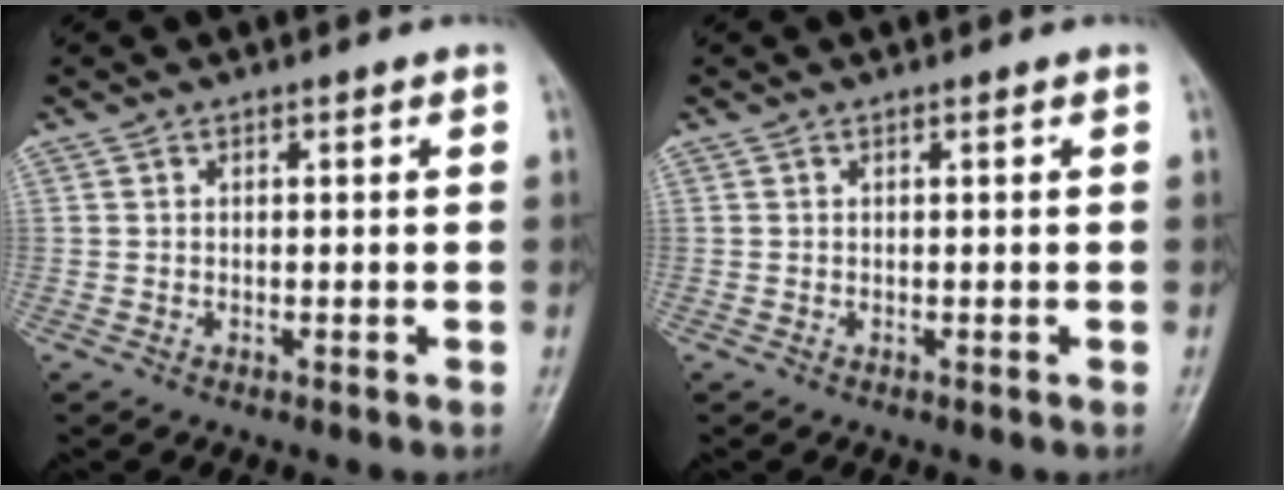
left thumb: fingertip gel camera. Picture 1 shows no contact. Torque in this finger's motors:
{"motor_torque": [0.04, 0.04, 0.00, 0.00, 0.00]}